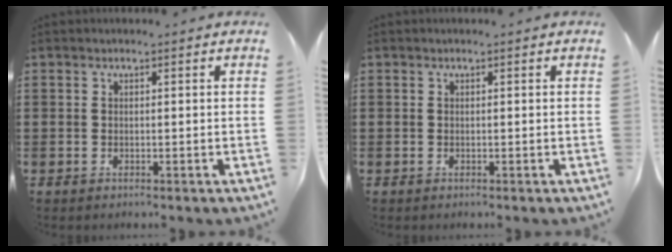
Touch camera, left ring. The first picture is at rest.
{"total": 0.0}